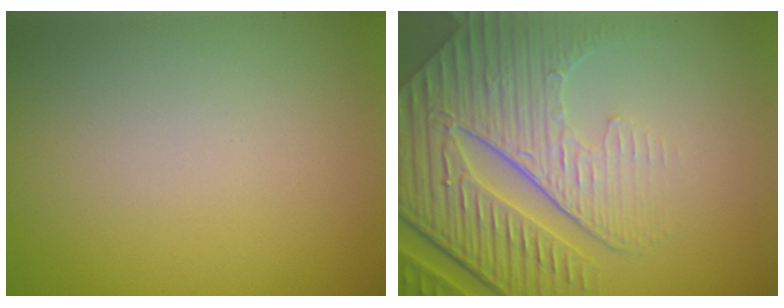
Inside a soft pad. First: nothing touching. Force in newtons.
{"total": 9.1, "press": 6.2, "slide": 6.6}